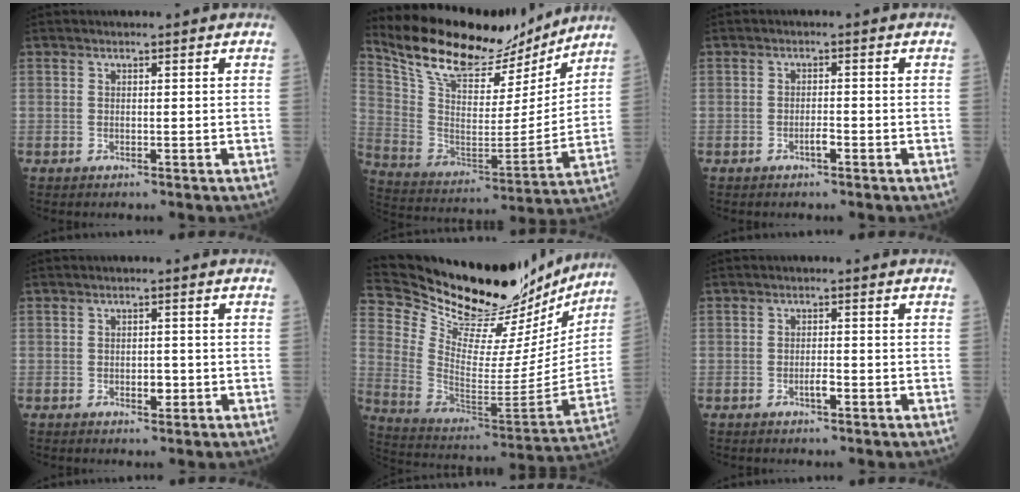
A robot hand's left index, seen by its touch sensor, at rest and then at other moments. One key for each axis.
{"total": 19.9, "fx": 18.0, "fy": 5.5, "fz": 6.5, "tx": -0.130, "ty": -0.013, "tz": 0.293}
{"total": 1.3, "fx": -0.9, "fy": 0.2, "fz": 0.9, "tx": -0.015, "ty": -0.002, "tz": -0.018}
{"total": 1.6, "fx": -0.7, "fy": 0.9, "fz": 1.2, "tx": -0.014, "ty": -0.002, "tz": -0.009}
{"total": 30.9, "fx": 27.2, "fy": 7.9, "fz": 12.2, "tx": -0.209, "ty": -0.063, "tz": 0.386}
{"total": 1.5, "fx": -0.9, "fy": 0.3, "fz": 1.2, "tx": -0.020, "ty": -0.003, "tz": -0.017}